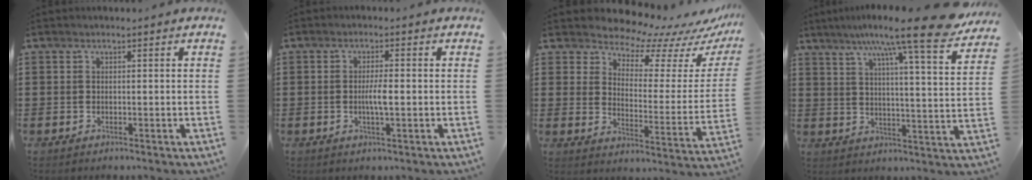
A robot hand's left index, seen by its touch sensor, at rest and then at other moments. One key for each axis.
{"total": 3.2, "fx": -0.3, "fy": 0.5, "fz": 3.2, "tx": -0.056, "ty": -0.001, "tz": -0.006}
{"total": 7.2, "fx": 6.9, "fy": 1.4, "fz": 1.2, "tx": -0.038, "ty": -0.067, "tz": 0.116}
{"total": 12.2, "fx": 9.6, "fy": 0.0, "fz": 7.6, "tx": -0.146, "ty": -0.053, "tz": 0.150}